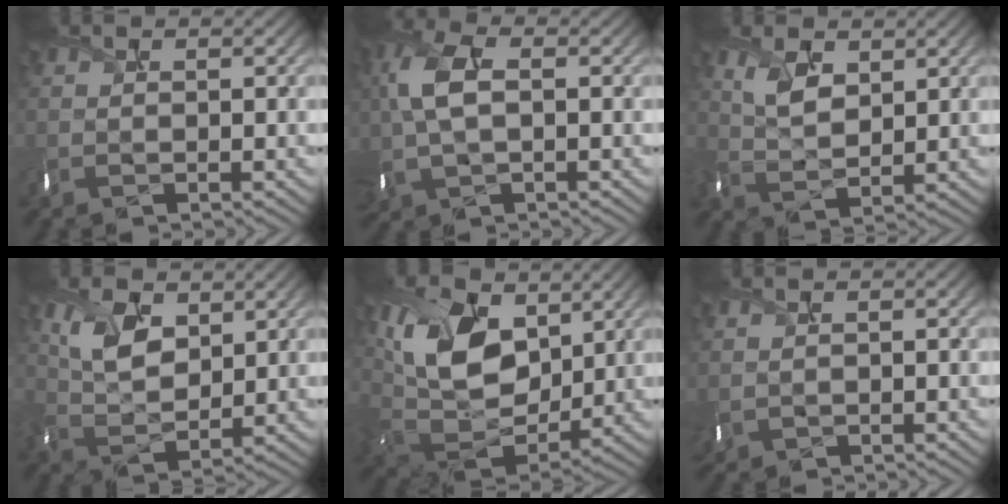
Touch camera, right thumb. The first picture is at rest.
{"total": 7.4, "force": [0.7, 4.3, 5.9], "torque": [-0.161, 0.001, 0.017]}
{"total": 4.1, "force": [2.2, 2.0, 2.8], "torque": [-0.074, -0.006, 0.056]}
{"total": 6.2, "force": [2.9, 3.4, 4.3], "torque": [-0.103, -0.003, 0.066]}
{"total": 13.9, "force": [4.9, 8.9, 9.5], "torque": [-0.226, 0.005, 0.097]}
{"total": 1.6, "force": [0.4, 0.9, 1.2], "torque": [-0.034, 0.000, 0.019]}